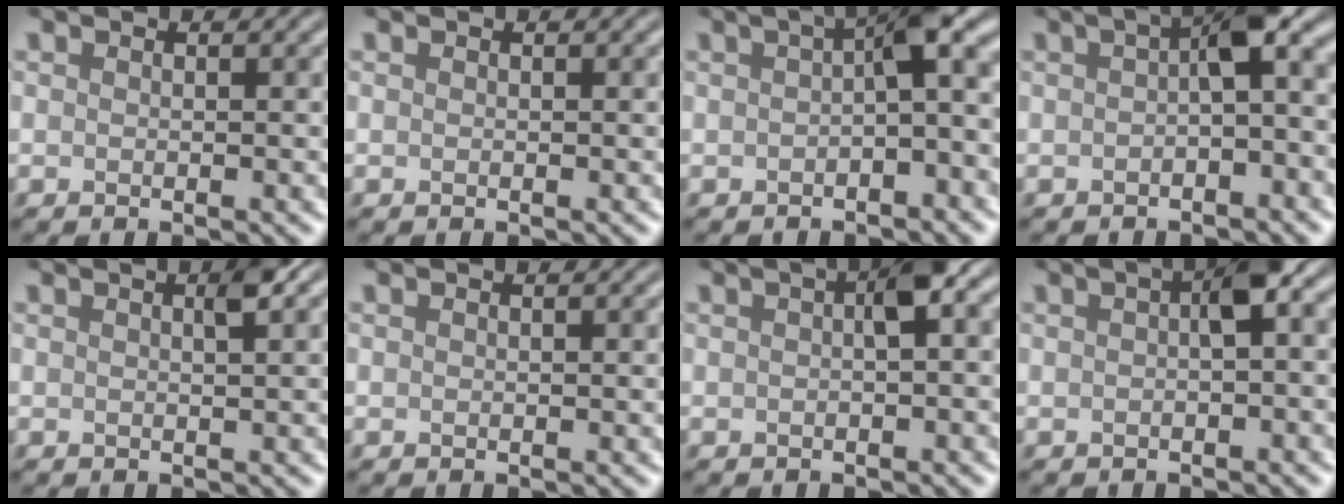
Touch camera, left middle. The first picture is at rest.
{"total": 0.0}
{"total": 5.0, "force": [0.0, 1.4, 4.8], "torque": [-0.056, 0.018, -0.007]}
{"total": 4.7, "force": [0.2, 1.5, 4.5], "torque": [-0.055, 0.019, -0.004]}
{"total": 1.4, "force": [0.5, 0.0, 1.3], "torque": [-0.020, 0.005, 0.009]}
{"total": 0.0}
{"total": 2.9, "force": [0.1, 0.6, 2.8], "torque": [-0.042, 0.014, 0.003]}
{"total": 3.2, "force": [0.0, 0.8, 3.1], "torque": [-0.047, 0.015, 0.000]}